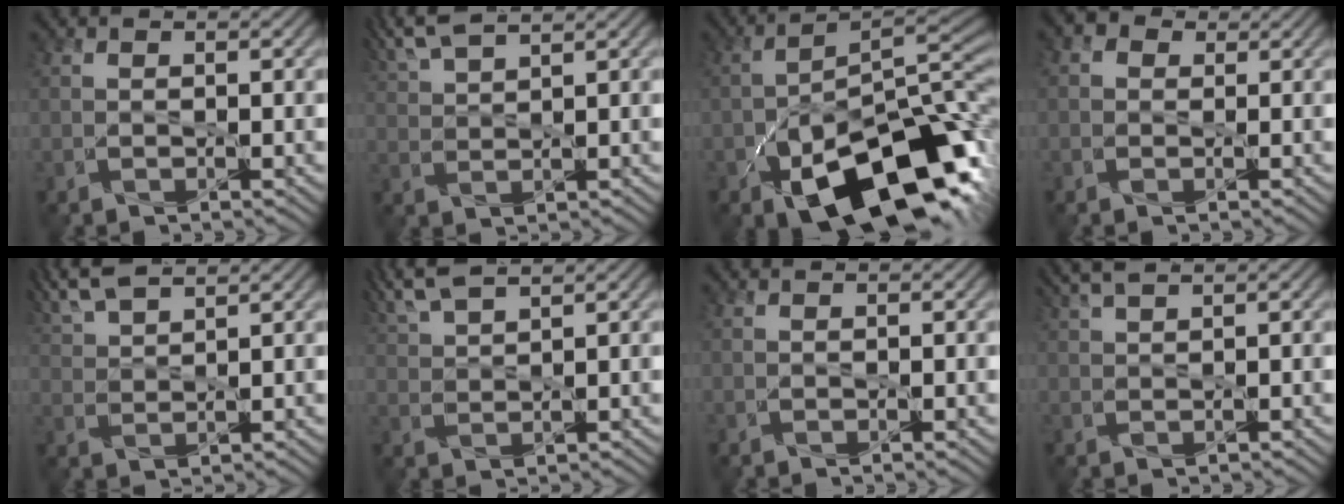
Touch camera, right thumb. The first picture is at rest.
{"total": 6.2, "force": [4.8, 1.2, 3.7], "torque": [-0.084, 0.023, 0.087]}
{"total": 17.3, "force": [-8.5, 8.6, 12.3], "torque": [-0.182, -0.032, -0.136]}
{"total": 2.1, "force": [0.2, 1.9, 0.7], "torque": [-0.007, 0.001, -0.006]}
{"total": 6.9, "force": [5.6, 1.5, 3.8], "torque": [-0.094, 0.021, 0.101]}
{"total": 6.4, "force": [5.0, 1.3, 3.8], "torque": [-0.087, 0.023, 0.089]}
{"total": 0.0}
{"total": 3.0, "force": [2.2, 0.5, 2.0], "torque": [-0.052, 0.014, 0.048]}